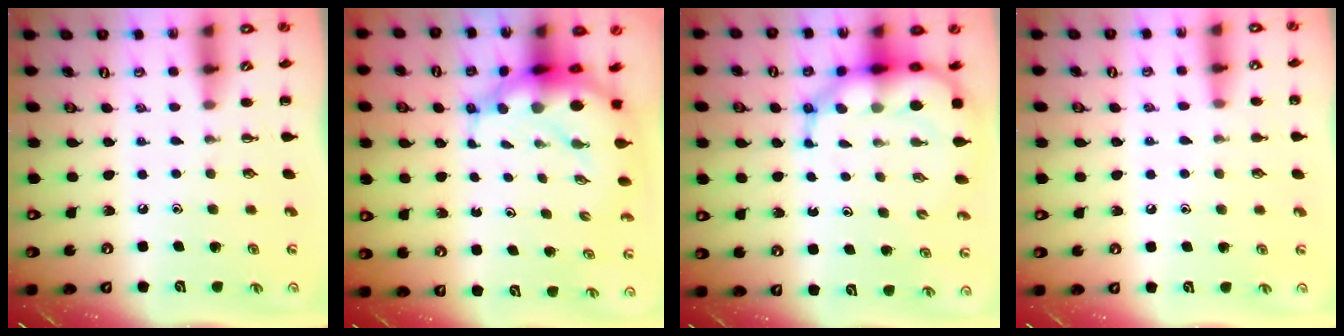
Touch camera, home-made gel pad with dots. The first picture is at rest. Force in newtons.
{"total": 9.1, "press": 8.8, "slide": 2.4}
{"total": 10.7, "press": 10.3, "slide": 3.1}
{"total": 5.1, "press": 4.8, "slide": 1.7}